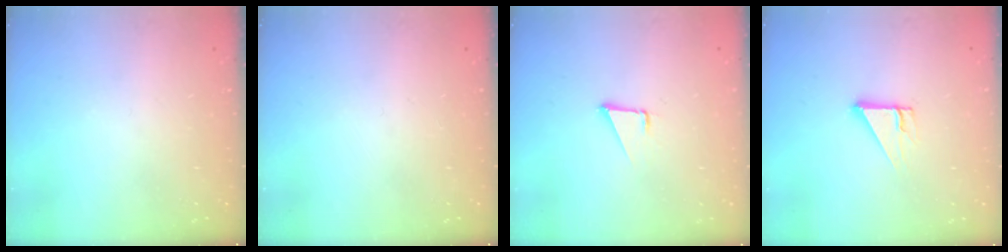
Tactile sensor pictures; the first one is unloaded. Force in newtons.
{"total": 0.0}
{"total": 1.7, "press": 1.7, "slide": 0.1}
{"total": 4.3, "press": 4.3, "slide": 0.4}